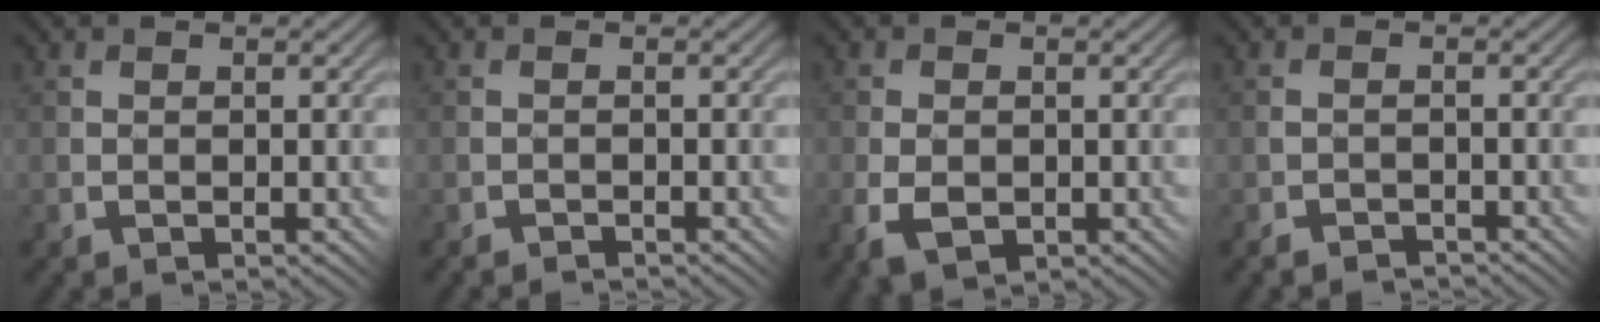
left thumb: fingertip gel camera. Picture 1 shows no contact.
{"total": 1.0, "force": [-0.9, -0.3, -0.2], "torque": [0.004, 0.007, -0.020]}
{"total": 4.0, "force": [-1.3, 2.6, 2.8], "torque": [-0.067, -0.013, -0.024]}
{"total": 1.5, "force": [-1.5, 0.1, 0.0], "torque": [-0.003, 0.006, -0.035]}